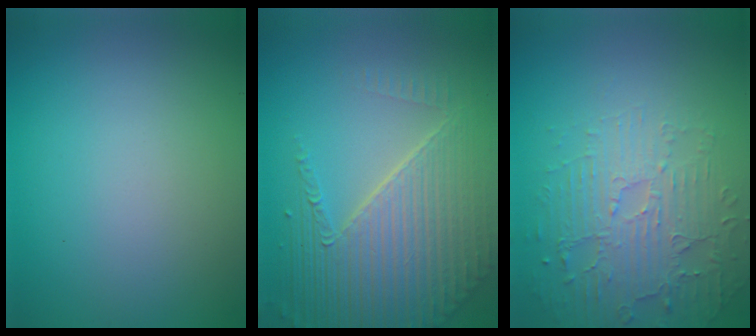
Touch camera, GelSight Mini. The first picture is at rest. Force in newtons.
{"total": 8.6, "press": 5.7, "slide": 6.5}
{"total": 4.7, "press": 3.7, "slide": 2.9}